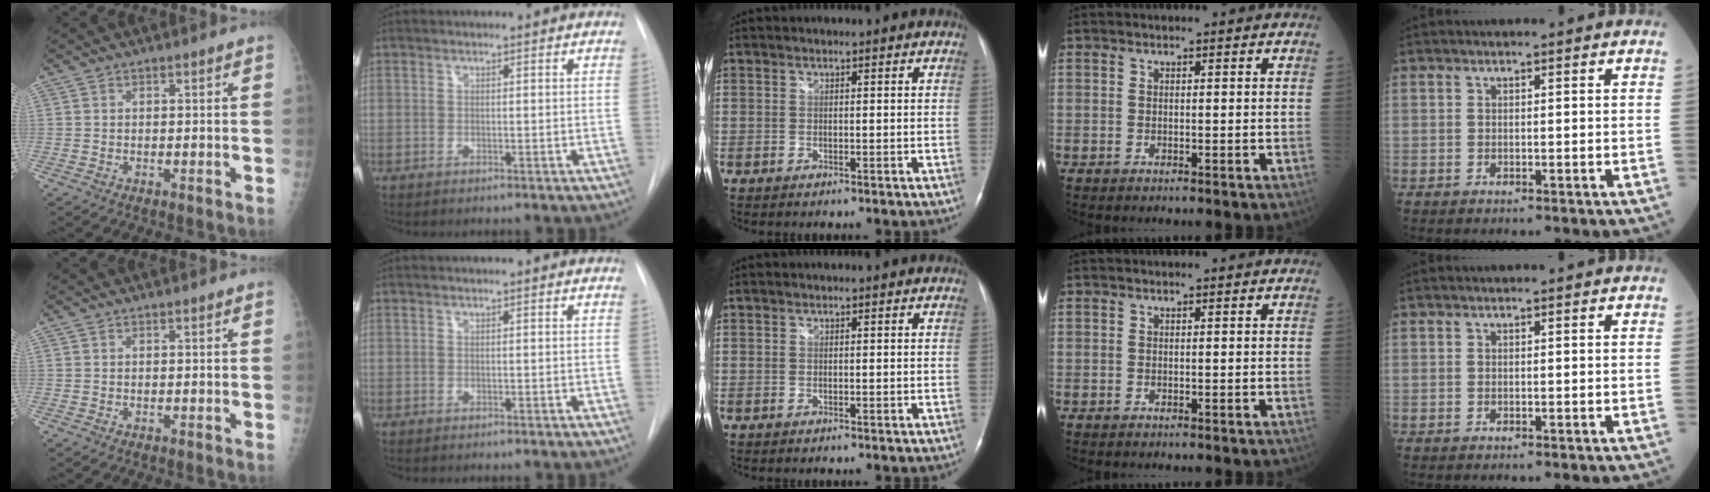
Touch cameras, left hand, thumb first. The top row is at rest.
{}